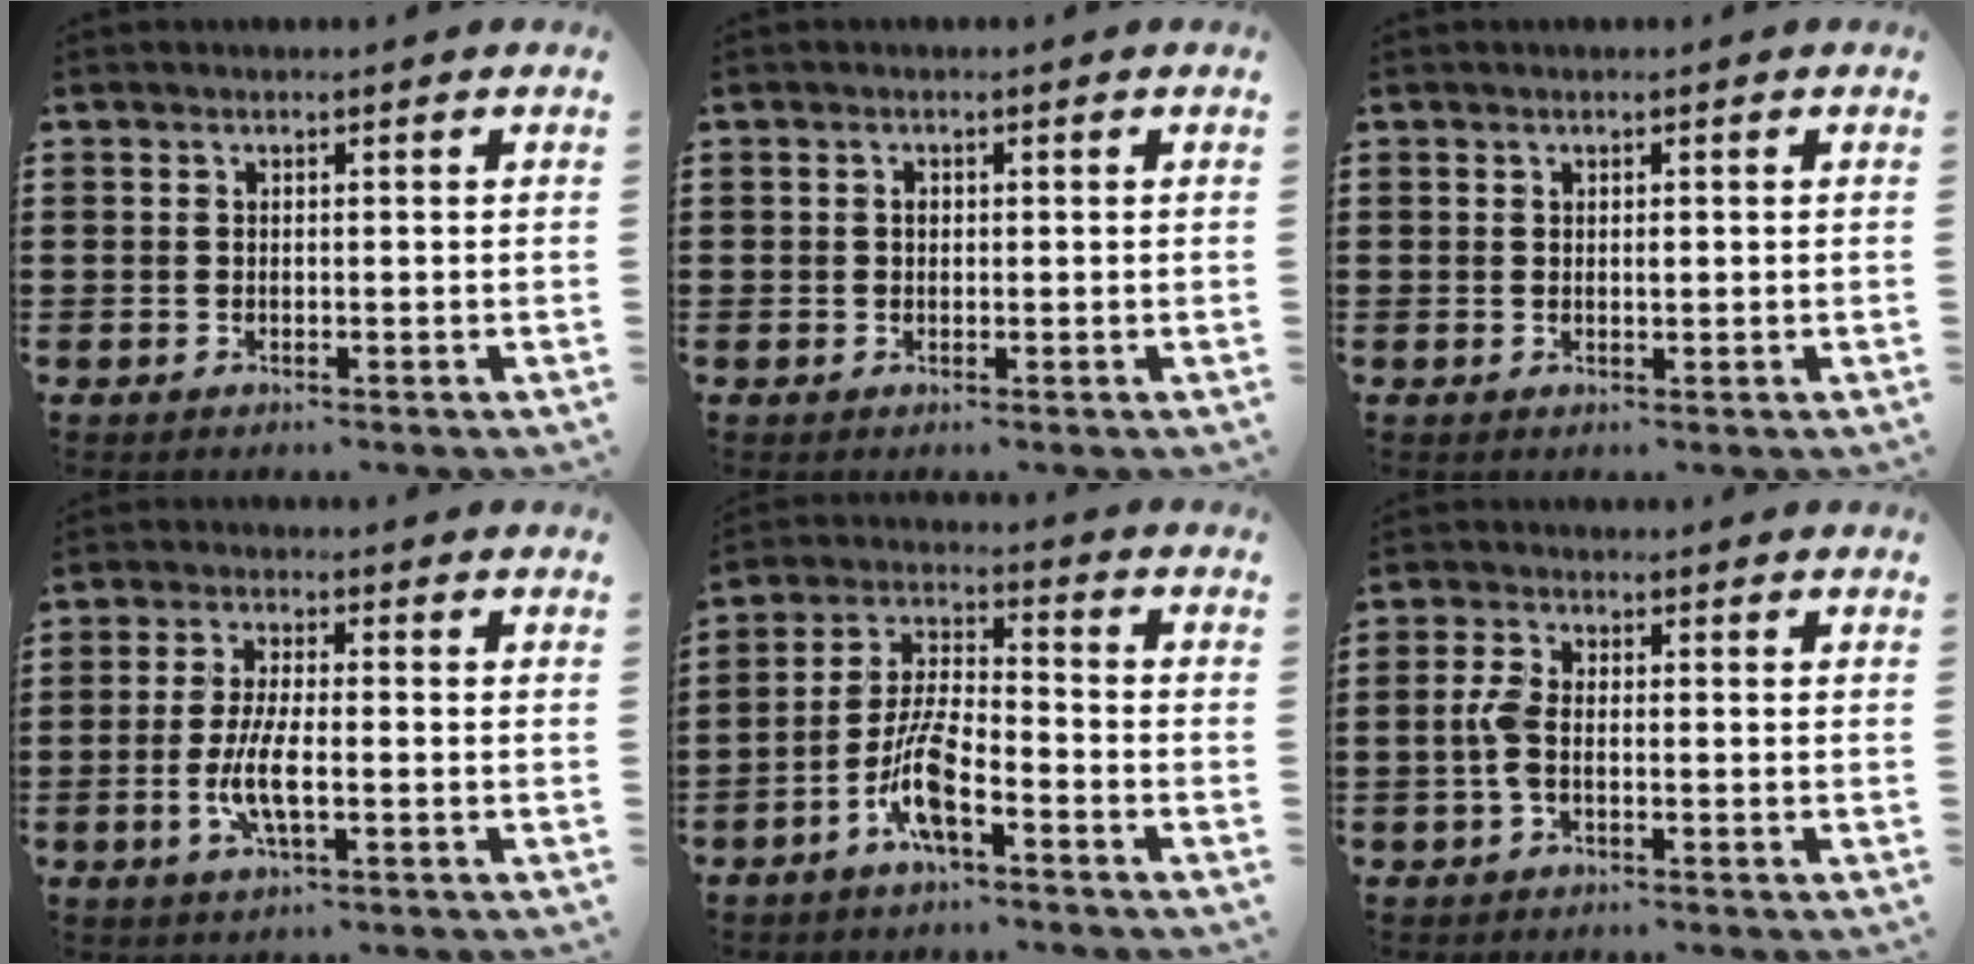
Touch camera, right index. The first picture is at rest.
{"total": 0.8, "force": [0.1, 0.7, 0.5], "torque": [-0.012, 0.003, 0.002]}
{"total": 0.7, "force": [0.3, 0.3, 0.6], "torque": [-0.012, 0.000, 0.005]}
{"total": 6.0, "force": [-1.6, 1.6, 5.5], "torque": [-0.121, -0.007, -0.036]}
{"total": 8.4, "force": [-4.6, 2.1, 6.7], "torque": [-0.156, -0.005, -0.093]}
{"total": 3.5, "force": [-0.8, 1.4, 3.1], "torque": [-0.079, -0.004, -0.021]}